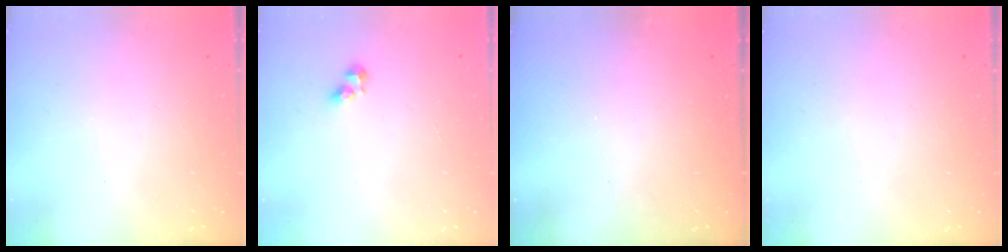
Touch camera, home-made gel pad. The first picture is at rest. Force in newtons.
{"total": 4.8, "press": 4.7, "slide": 0.7}
{"total": 0.0}
{"total": 0.0}